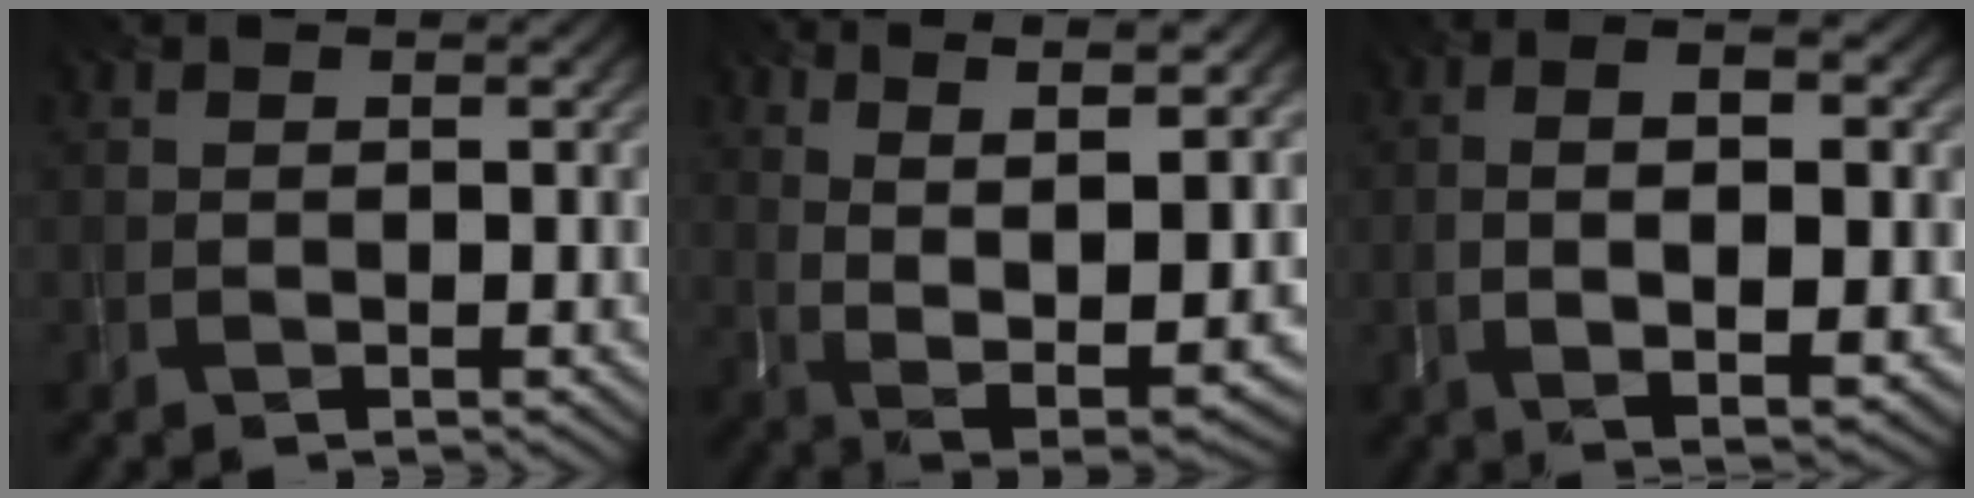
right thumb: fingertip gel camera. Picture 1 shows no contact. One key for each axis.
{"total": 12.9, "fx": 4.4, "fy": 4.6, "fz": 11.3, "tx": -0.201, "ty": 0.014, "tz": 0.078}
{"total": 8.0, "fx": -0.4, "fy": 2.7, "fz": 7.5, "tx": -0.131, "ty": -0.006, "tz": -0.002}